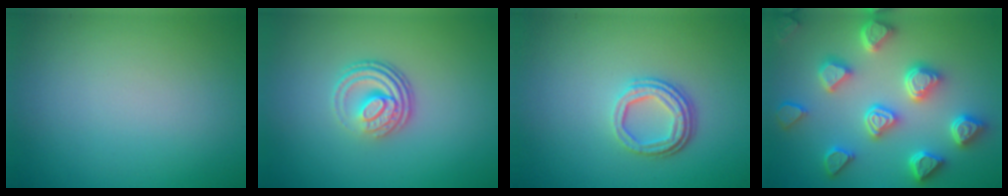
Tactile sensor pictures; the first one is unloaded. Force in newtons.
{"total": 4.0, "press": 2.7, "slide": 3.0}
{"total": 3.5, "press": 2.6, "slide": 2.3}
{"total": 6.6, "press": 6.0, "slide": 2.7}